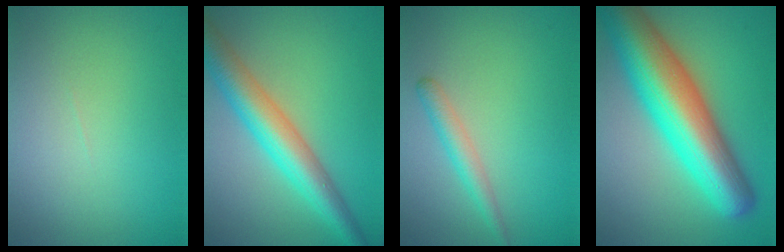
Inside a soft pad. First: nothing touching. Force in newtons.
{"total": 7.0, "press": 7.0, "slide": 0.0}
{"total": 2.3, "press": 2.3, "slide": 0.0}
{"total": 12.7, "press": 12.7, "slide": 0.4}